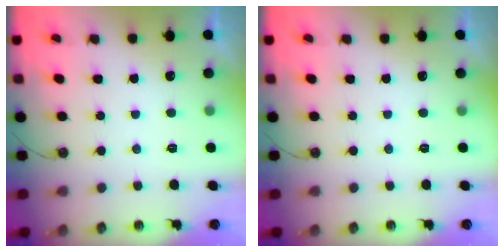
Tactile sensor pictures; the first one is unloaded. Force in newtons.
{"total": 0.0}